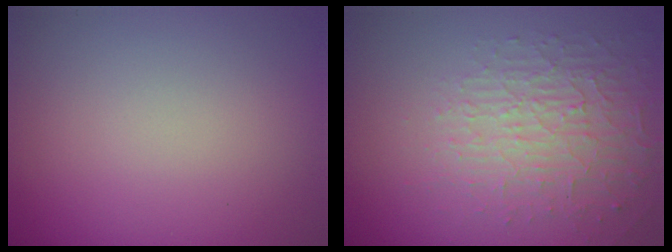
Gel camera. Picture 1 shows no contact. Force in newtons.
{"total": 3.9, "press": 3.0, "slide": 2.6}